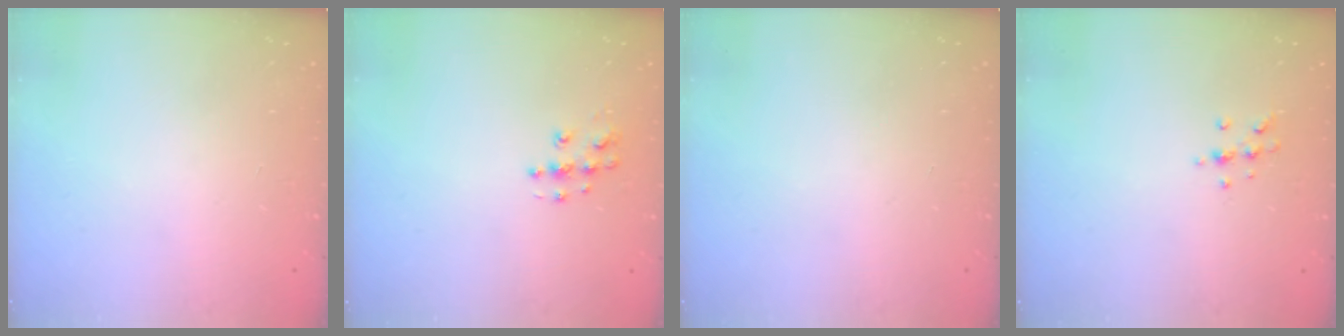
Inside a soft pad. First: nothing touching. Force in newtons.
{"total": 6.7, "press": 6.7, "slide": 0.3}
{"total": 0.0}
{"total": 6.0, "press": 5.6, "slide": 2.0}